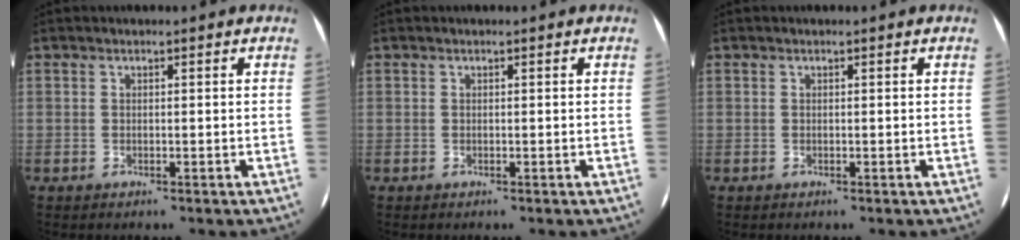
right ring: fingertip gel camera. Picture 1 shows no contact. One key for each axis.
{"total": 0.0}
{"total": 0.0}